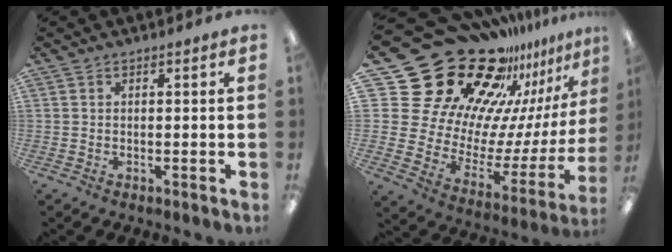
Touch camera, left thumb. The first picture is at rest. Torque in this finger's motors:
{"motor_torque": [1.98, 1.99, 1.37, -1.40, 0.08]}